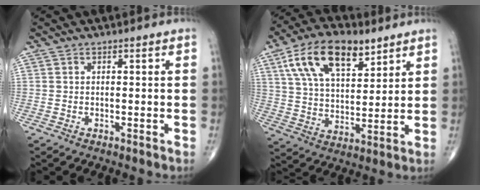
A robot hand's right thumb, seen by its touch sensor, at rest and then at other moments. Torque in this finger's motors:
{"motor_torque": [-0.72, 1.49, 1.33, 0.73, 0.08]}